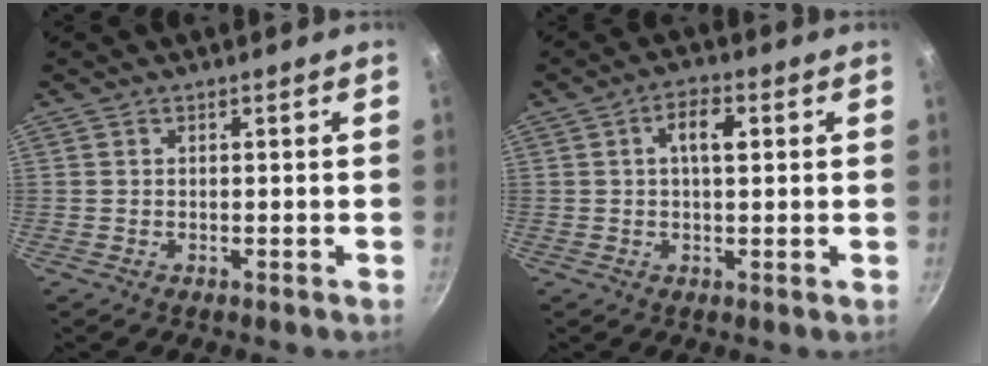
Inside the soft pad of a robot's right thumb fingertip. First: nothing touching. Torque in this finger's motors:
{"motor_torque": [0.23, 1.00, 0.85, 0.29, 0.03]}